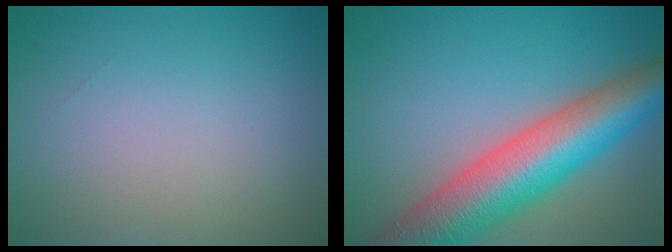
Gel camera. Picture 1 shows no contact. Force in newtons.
{"total": 11.3, "press": 11.3, "slide": 0.6}